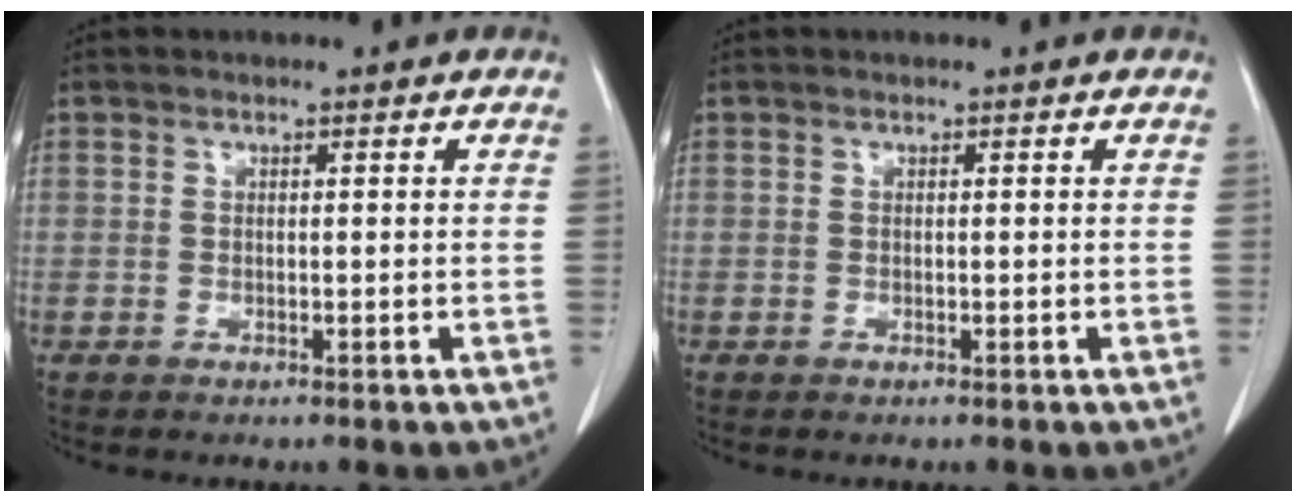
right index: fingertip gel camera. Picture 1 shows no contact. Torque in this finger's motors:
{"motor_torque": [-0.02, 0.00, 0.01, 0.00]}